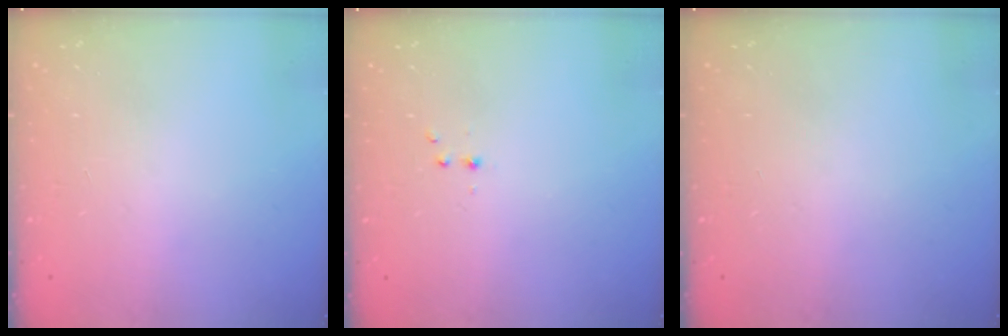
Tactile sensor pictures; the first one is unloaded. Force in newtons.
{"total": 2.2, "press": 1.9, "slide": 1.2}
{"total": 0.0}